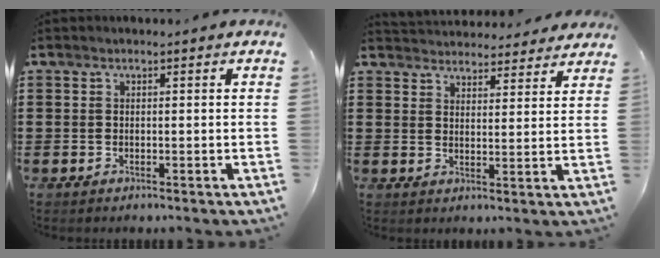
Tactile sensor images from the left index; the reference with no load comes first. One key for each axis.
{"total": 4.0, "fx": 3.9, "fy": 0.6, "fz": -0.1, "tx": -0.005, "ty": -0.020, "tz": 0.071}